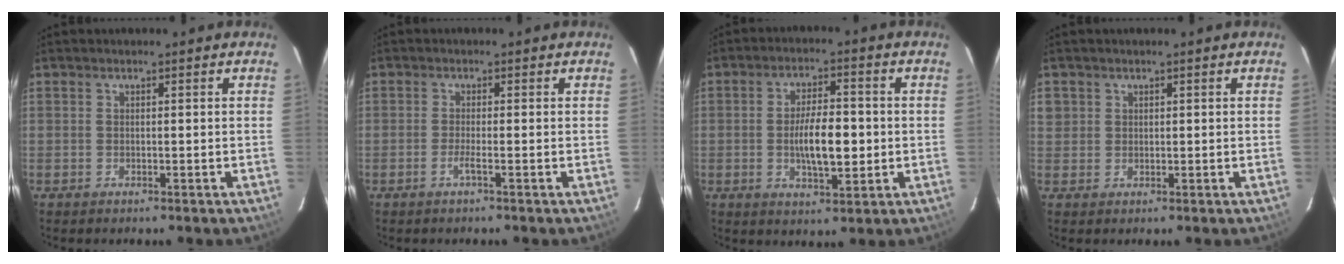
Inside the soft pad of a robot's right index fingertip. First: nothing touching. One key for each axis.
{"total": 1.5, "fx": -0.9, "fy": -0.3, "fz": 1.1, "tx": -0.023, "ty": -0.004, "tz": -0.018}
{"total": 8.9, "fx": -1.0, "fy": 3.1, "fz": 8.3, "tx": -0.151, "ty": -0.003, "tz": -0.013}
{"total": 2.6, "fx": 0.8, "fy": 2.5, "fz": 0.5, "tx": -0.005, "ty": 0.005, "tz": 0.014}